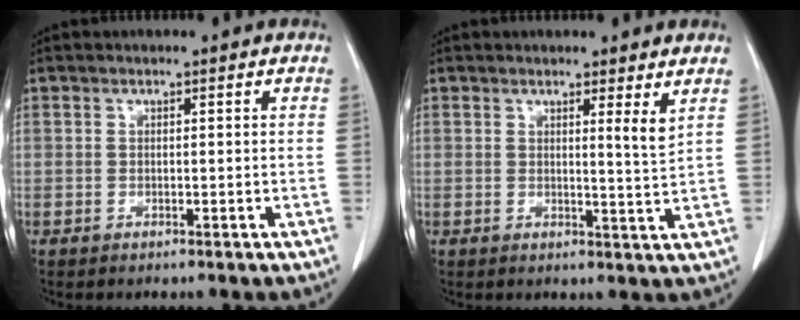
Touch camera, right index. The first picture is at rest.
{"total": 2.7, "force": [1.8, -0.5, 2.0], "torque": [-0.030, -0.016, 0.026]}